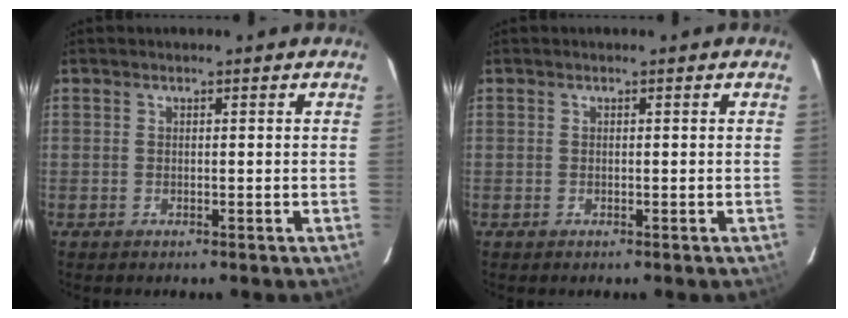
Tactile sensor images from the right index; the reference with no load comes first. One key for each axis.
{"total": 0.0}